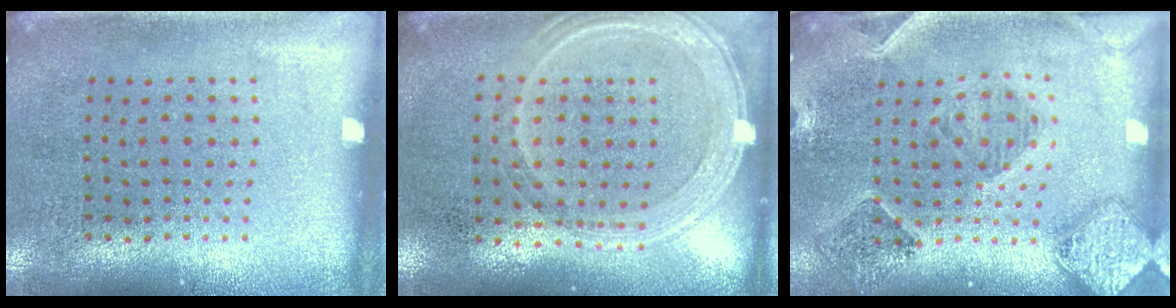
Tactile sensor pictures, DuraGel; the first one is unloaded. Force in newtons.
{"total": 1.2, "press": 1.1, "slide": 0.5}
{"total": 1.5, "press": 1.4, "slide": 0.3}